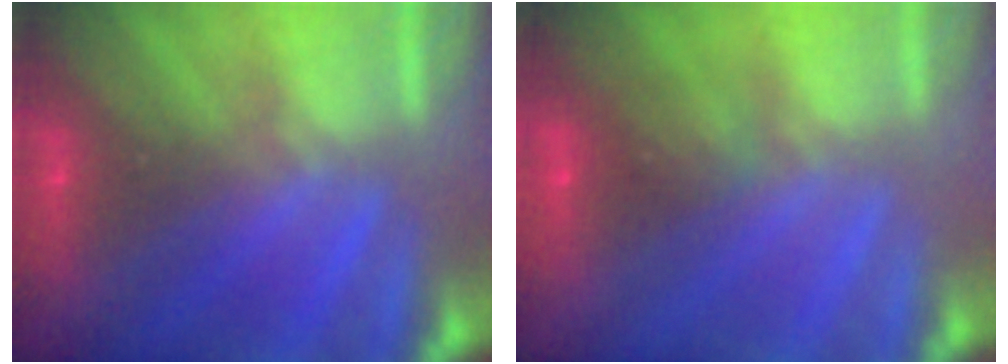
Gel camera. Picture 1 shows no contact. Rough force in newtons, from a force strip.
{"total": 1.5}